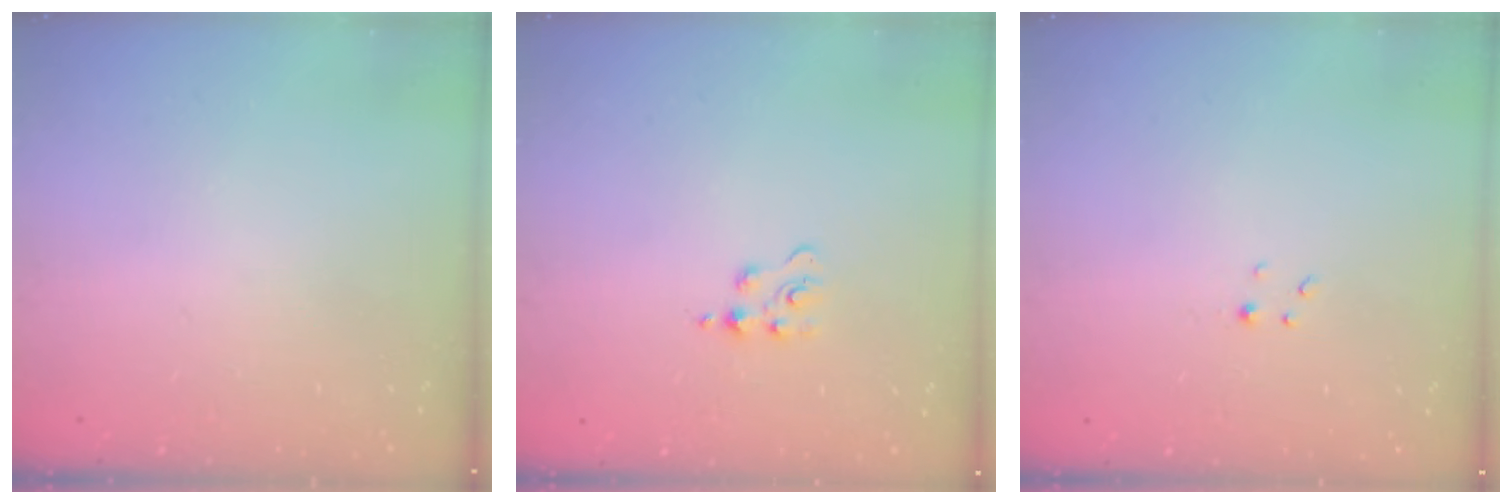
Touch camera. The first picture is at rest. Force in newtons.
{"total": 3.1, "press": 3.0, "slide": 0.4}
{"total": 1.1, "press": 1.1, "slide": 0.2}